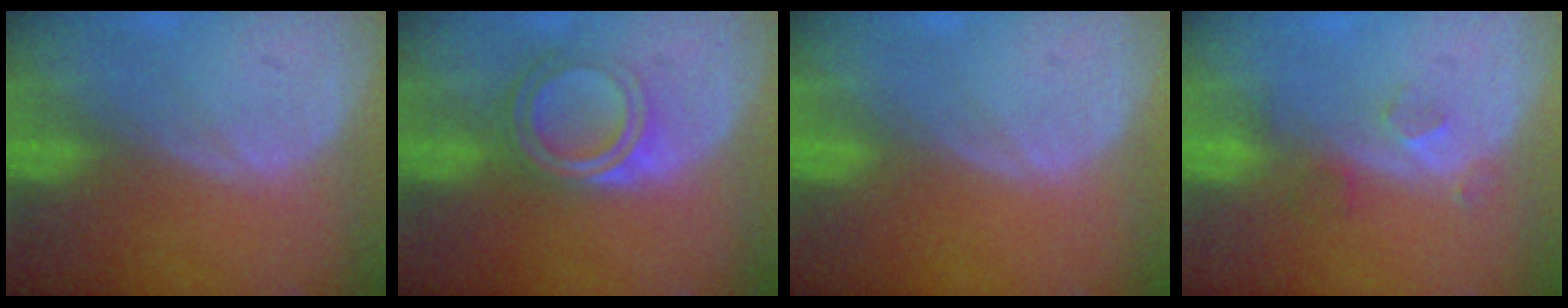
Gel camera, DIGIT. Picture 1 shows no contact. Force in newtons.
{"total": 5.3, "press": 5.0, "slide": 1.8}
{"total": 0.0}
{"total": 3.2, "press": 2.6, "slide": 1.8}